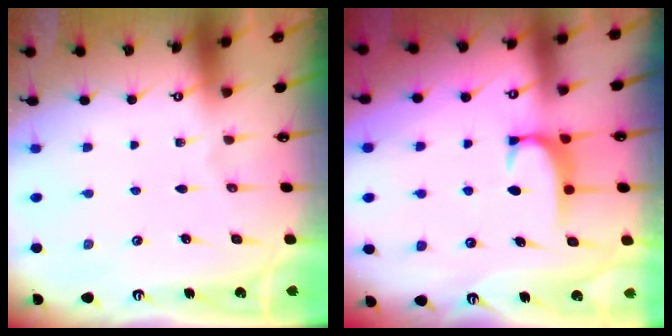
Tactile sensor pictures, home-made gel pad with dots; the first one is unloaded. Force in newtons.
{"total": 1.9, "press": 1.9, "slide": 0.5}